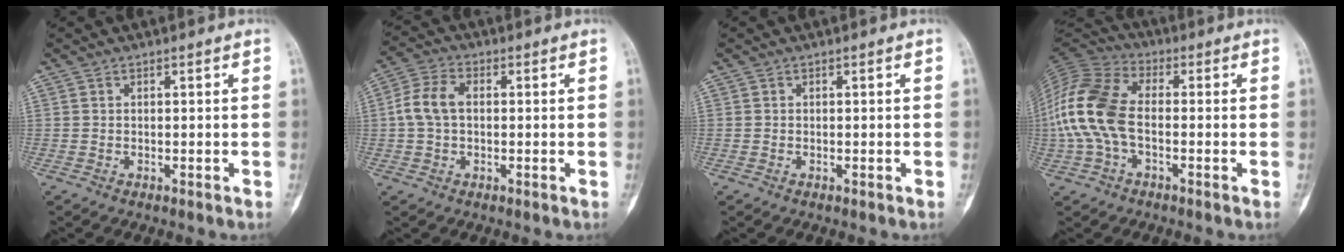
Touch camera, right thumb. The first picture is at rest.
{"total": 6.7, "force": [0.3, 4.4, 5.0], "torque": [-0.107, 0.020, -0.001]}
{"total": 0.0}
{"total": 14.7, "force": [-1.4, 8.7, 11.8], "torque": [-0.265, 0.033, -0.035]}